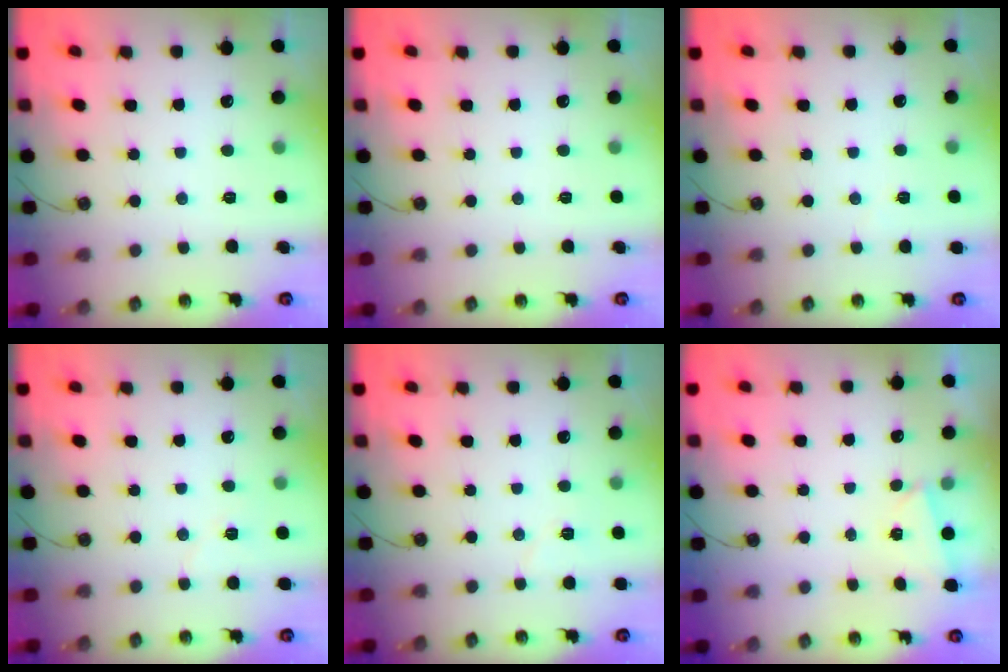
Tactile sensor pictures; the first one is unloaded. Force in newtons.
{"total": 0.0}
{"total": 1.6, "press": 1.4, "slide": 0.6}
{"total": 6.3, "press": 5.7, "slide": 2.8}
{"total": 5.8, "press": 5.2, "slide": 2.7}
{"total": 1.6, "press": 0.8, "slide": 1.4}